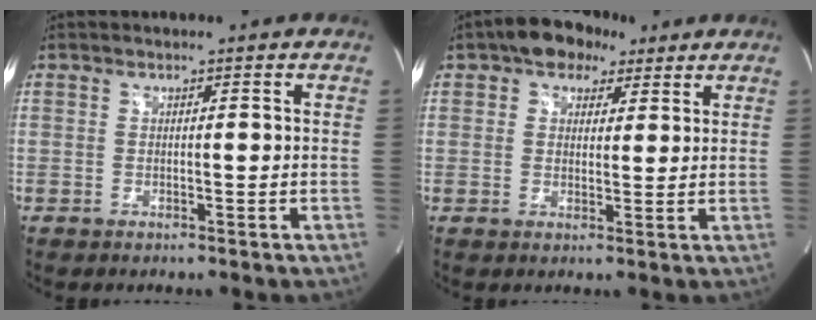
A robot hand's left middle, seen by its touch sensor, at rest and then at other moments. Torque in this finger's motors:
{"motor_torque": [0.56, -0.38, 0.05, 0.06]}